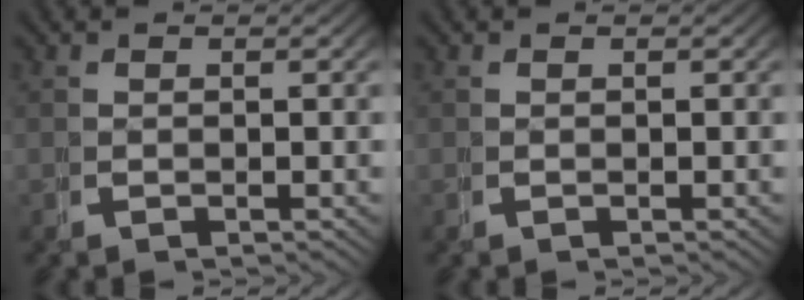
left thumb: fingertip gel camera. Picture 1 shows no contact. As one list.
[{"total": 0.0}]